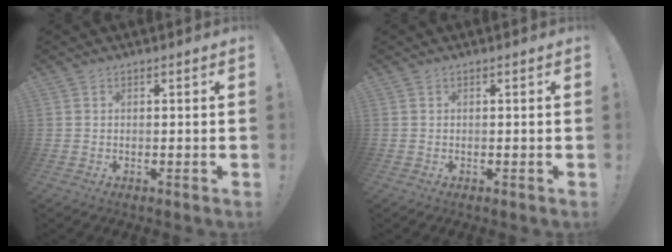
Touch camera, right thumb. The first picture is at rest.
{"total": 0.0}